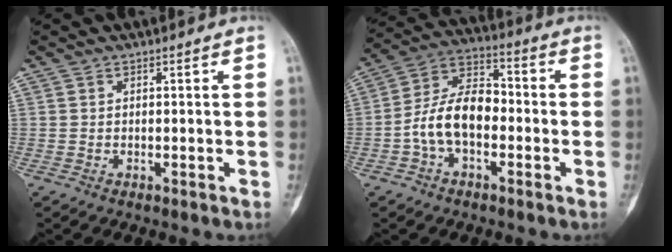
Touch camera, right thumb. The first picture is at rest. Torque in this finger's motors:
{"motor_torque": [0.14, 0.12, 0.92, -0.55, 0.06]}